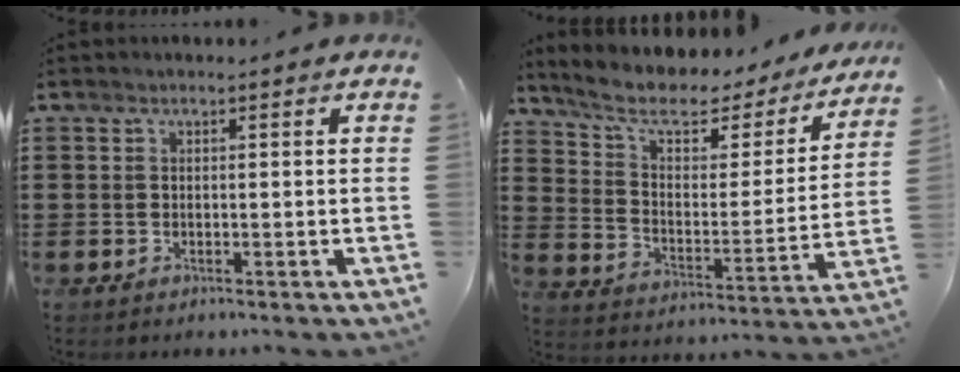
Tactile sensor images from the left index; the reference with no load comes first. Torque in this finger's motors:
{"motor_torque": [1.49, -0.65, 0.59, 0.15]}